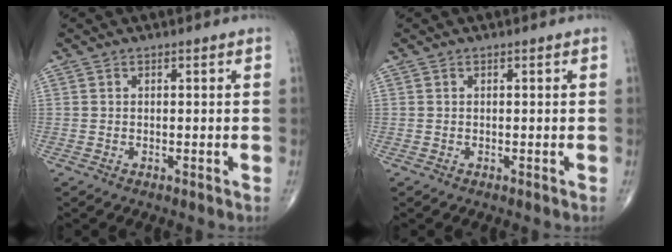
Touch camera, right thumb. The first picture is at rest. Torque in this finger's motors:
{"motor_torque": [0.00, 0.00, 0.00, 0.00, 0.00]}